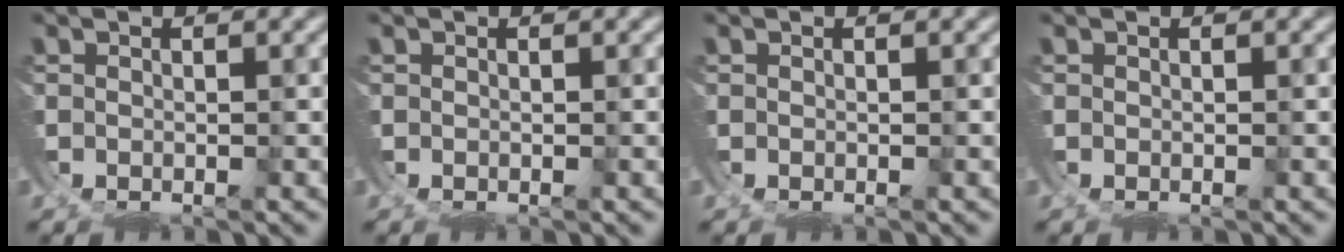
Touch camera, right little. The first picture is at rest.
{"total": 0.0}
{"total": 0.0}
{"total": 0.0}